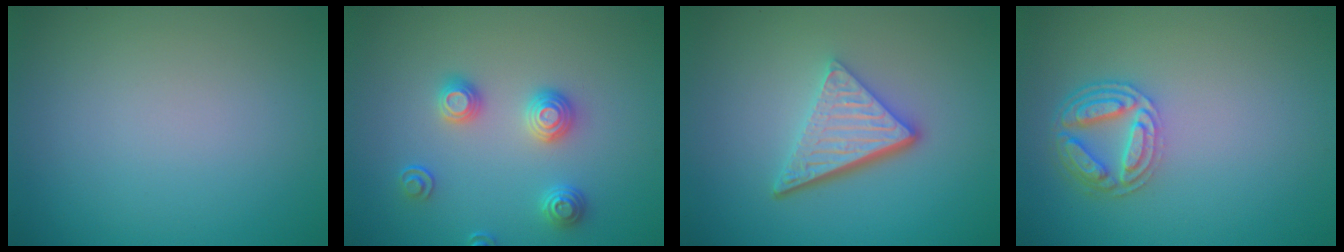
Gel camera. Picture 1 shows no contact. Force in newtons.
{"total": 2.9, "press": 2.7, "slide": 1.1}
{"total": 5.2, "press": 3.5, "slide": 3.8}
{"total": 4.3, "press": 3.4, "slide": 2.6}